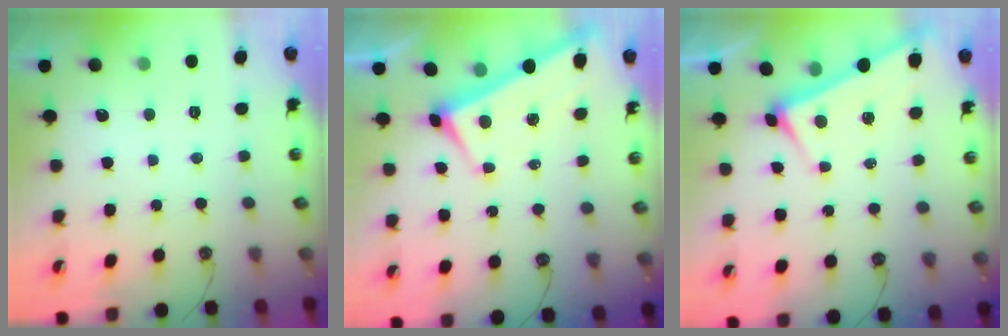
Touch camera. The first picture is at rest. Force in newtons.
{"total": 3.1, "press": 3.0, "slide": 0.8}
{"total": 3.3, "press": 3.3, "slide": 0.3}